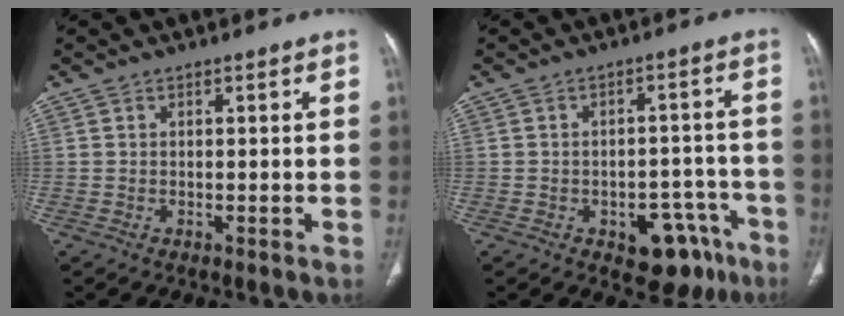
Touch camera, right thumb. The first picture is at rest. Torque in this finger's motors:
{"motor_torque": [2.52, 2.49, 0.54, -0.58, 0.10]}